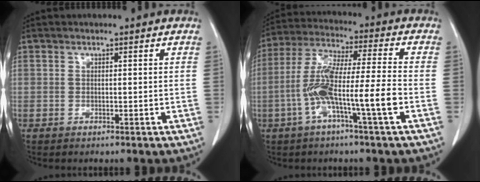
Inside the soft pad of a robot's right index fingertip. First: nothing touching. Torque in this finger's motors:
{"motor_torque": [1.70, -0.44, 0.72, 0.21]}